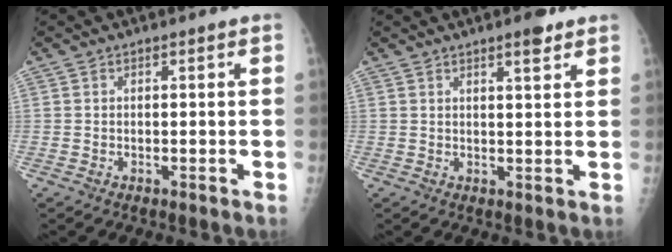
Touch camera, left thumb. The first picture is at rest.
{"total": 3.8, "force": [2.6, 1.0, 2.6], "torque": [-0.031, -0.014, 0.035]}